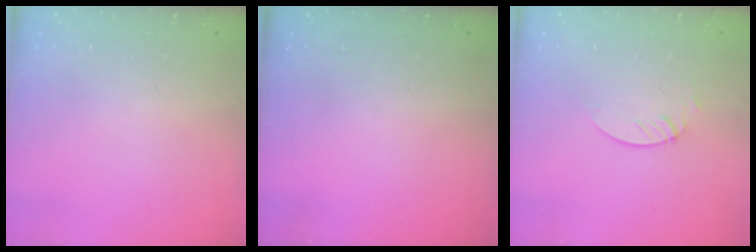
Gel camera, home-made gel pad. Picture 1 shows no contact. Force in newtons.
{"total": 0.0}
{"total": 2.1, "press": 2.1, "slide": 0.2}